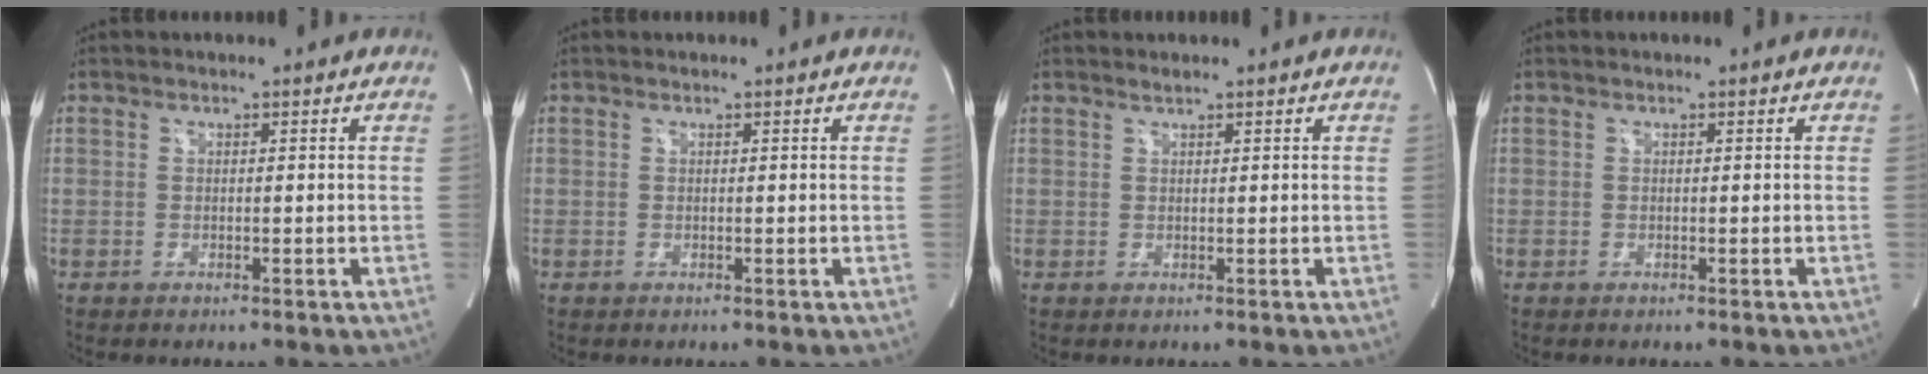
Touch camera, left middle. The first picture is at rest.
{"total": 0.0}
{"total": 0.6, "force": [0.6, -0.1, 0.2], "torque": [-0.009, 0.001, 0.015]}
{"total": 0.0}